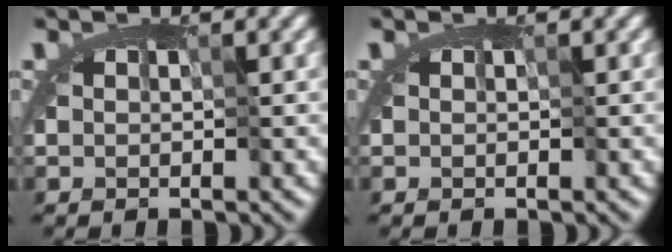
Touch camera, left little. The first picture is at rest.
{"total": 0.0}